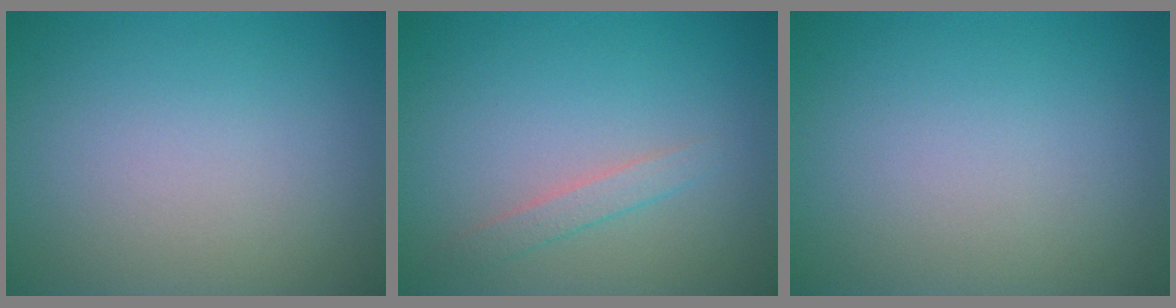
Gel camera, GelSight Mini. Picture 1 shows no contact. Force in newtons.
{"total": 1.5, "press": 1.5, "slide": 0.1}
{"total": 0.0}